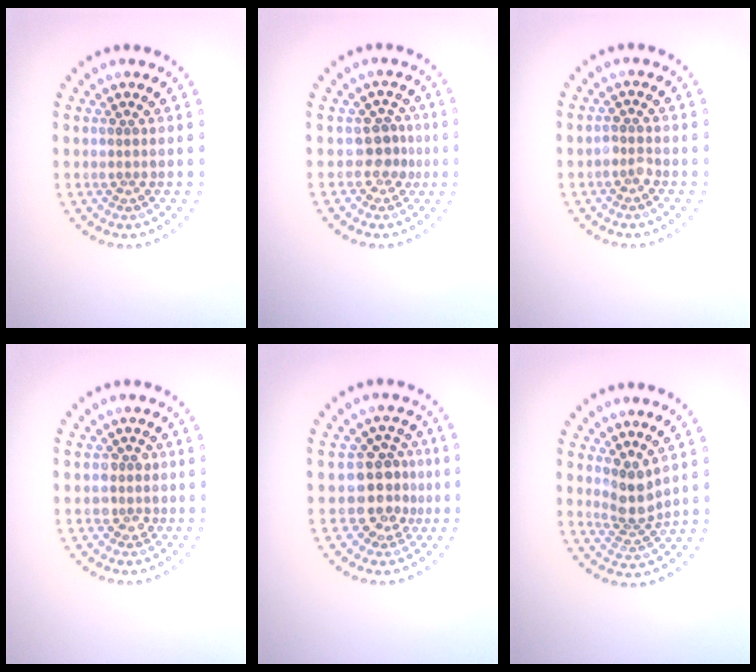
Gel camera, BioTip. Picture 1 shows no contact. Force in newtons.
{"total": 2.3, "press": 1.7, "slide": 1.6}
{"total": 1.1, "press": 1.1, "slide": 0.3}
{"total": 1.7, "press": 1.5, "slide": 0.8}
{"total": 3.9, "press": 3.4, "slide": 1.9}
{"total": 2.7, "press": 2.1, "slide": 1.7}